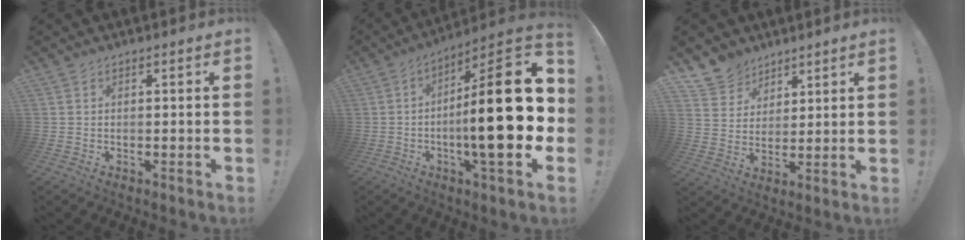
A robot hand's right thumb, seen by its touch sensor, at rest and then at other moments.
{"total": 25.8, "force": [-2.0, 5.5, 25.1], "torque": [-0.398, 0.001, -0.036]}
{"total": 9.2, "force": [7.2, 5.6, 1.0], "torque": [-0.027, -0.053, 0.145]}